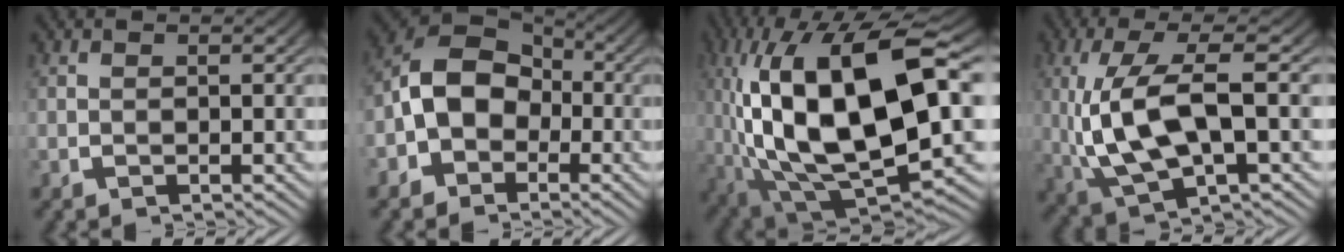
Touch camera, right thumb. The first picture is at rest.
{"total": 8.8, "force": [-0.8, 6.9, 5.4], "torque": [-0.121, -0.024, -0.006]}
{"total": 21.7, "force": [-0.9, 12.3, 17.9], "torque": [-0.367, -0.055, 0.017]}
{"total": 10.6, "force": [-0.7, 5.6, 9.0], "torque": [-0.216, -0.023, 0.005]}